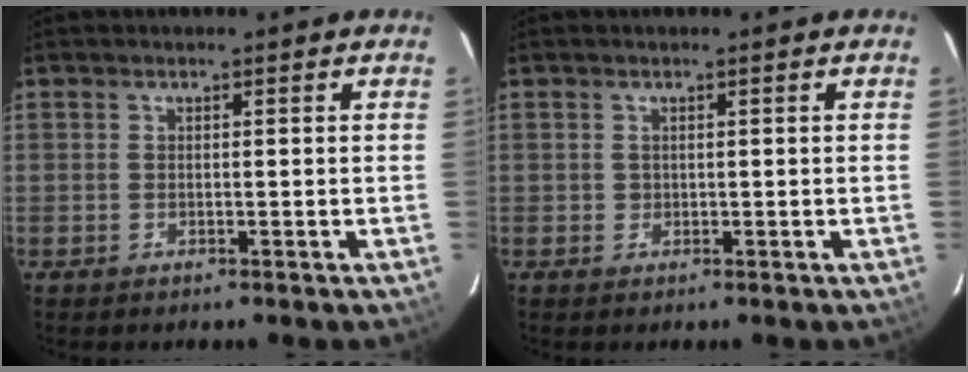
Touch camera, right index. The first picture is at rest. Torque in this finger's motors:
{"motor_torque": [0.05, 0.01, 0.03, 0.00]}